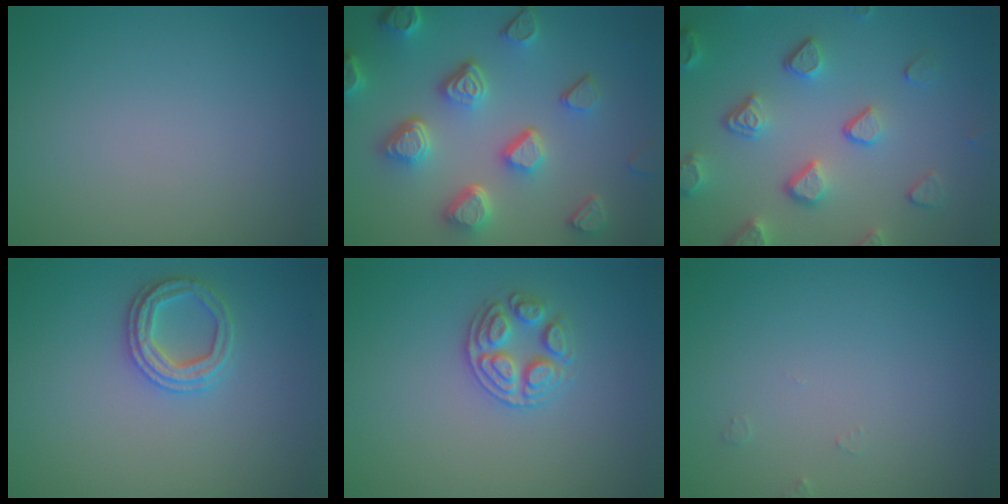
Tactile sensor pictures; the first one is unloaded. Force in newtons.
{"total": 6.8, "press": 5.4, "slide": 4.2}
{"total": 5.1, "press": 4.0, "slide": 3.2}
{"total": 2.4, "press": 2.4, "slide": 0.1}
{"total": 2.6, "press": 2.6, "slide": 0.6}
{"total": 0.6, "press": 0.6, "slide": 0.1}